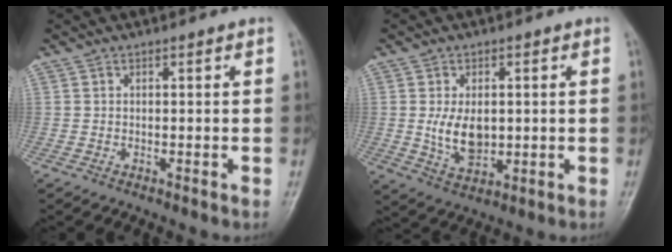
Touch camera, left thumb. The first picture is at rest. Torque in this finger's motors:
{"motor_torque": [0.69, 0.79, 0.93, -0.18, 0.06]}